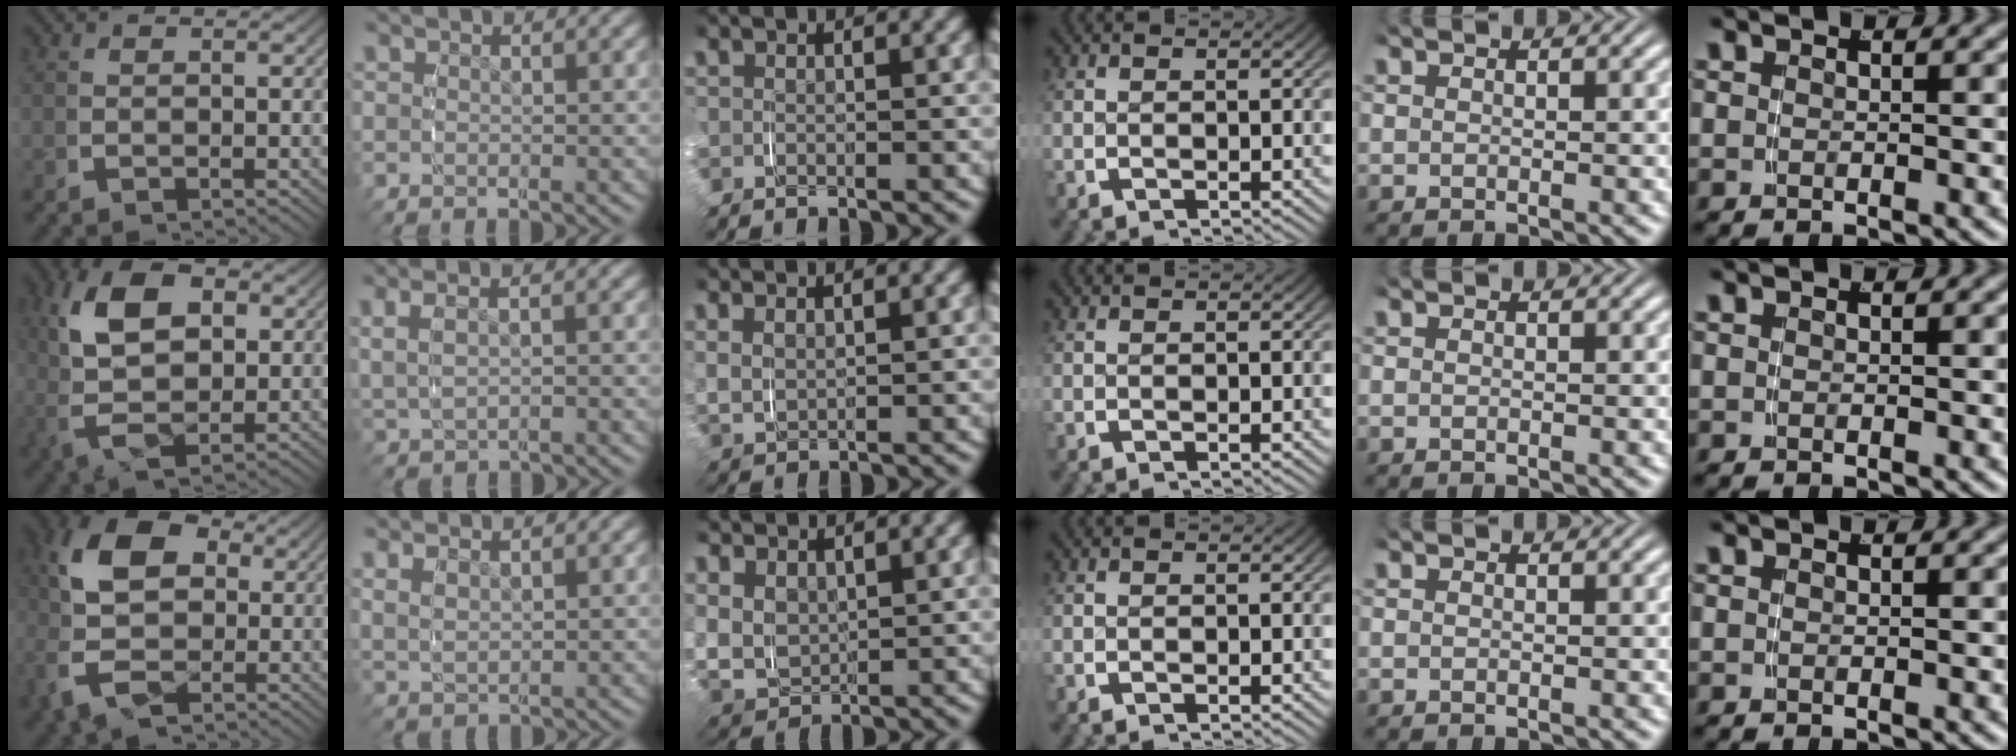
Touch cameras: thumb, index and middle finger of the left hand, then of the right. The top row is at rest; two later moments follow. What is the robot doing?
{"motion": "grasp_and_lifting", "object": "jacket"}